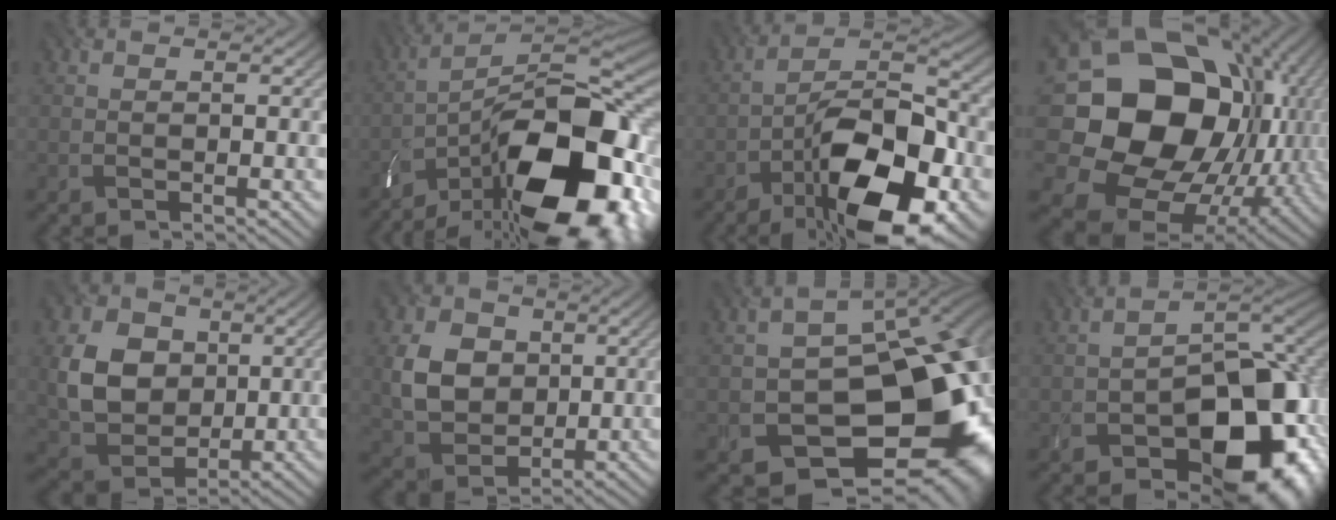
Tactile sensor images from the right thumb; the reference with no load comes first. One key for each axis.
{"total": 21.1, "fx": -11.2, "fy": 9.3, "fz": 15.3, "tx": -0.241, "ty": -0.018, "tz": -0.183}
{"total": 16.6, "fx": -8.3, "fy": 7.1, "fz": 12.6, "tx": -0.188, "ty": -0.004, "tz": -0.149}
{"total": 20.8, "fx": 1.3, "fy": 17.1, "fz": 11.7, "tx": -0.264, "ty": -0.035, "tz": 0.044}
{"total": 9.8, "fx": 1.1, "fy": 7.9, "fz": 5.6, "tx": -0.141, "ty": -0.007, "tz": 0.020}
{"total": 8.3, "fx": 1.0, "fy": 6.8, "fz": 4.7, "tx": -0.117, "ty": -0.003, "tz": 0.018}
{"total": 17.1, "fx": -6.1, "fy": 11.1, "fz": 11.5, "tx": -0.133, "ty": -0.031, "tz": -0.090}
{"total": 16.5, "fx": -7.0, "fy": 9.8, "fz": 11.3, "tx": -0.137, "ty": -0.022, "tz": -0.115}